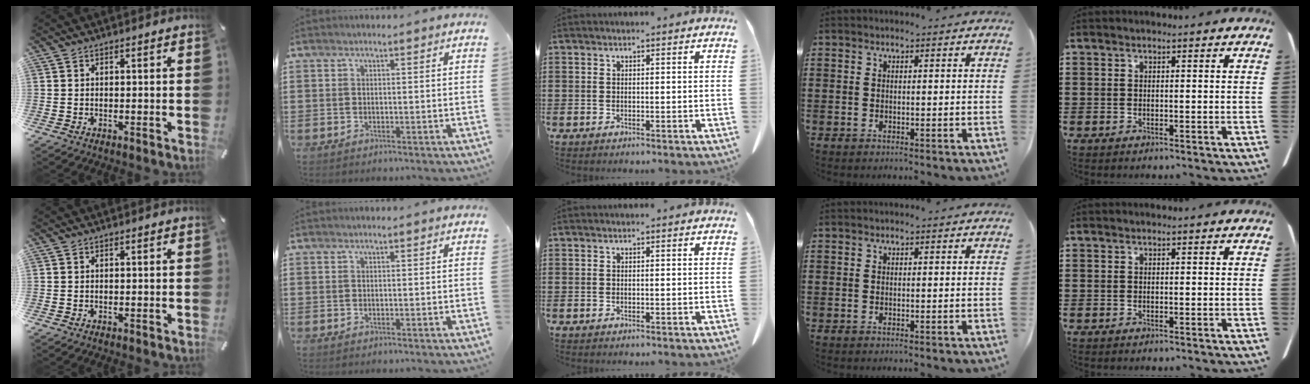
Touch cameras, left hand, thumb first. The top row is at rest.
{}